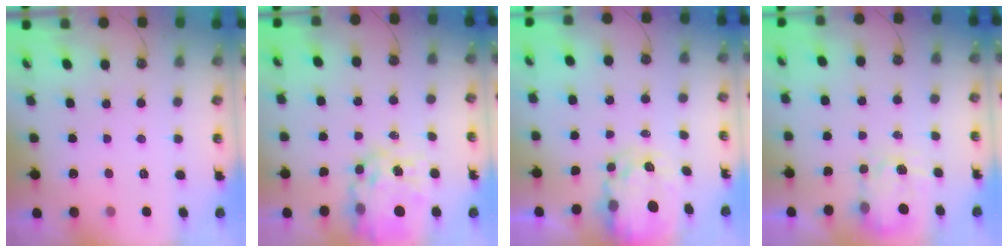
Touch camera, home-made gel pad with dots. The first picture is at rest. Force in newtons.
{"total": 15.1, "press": 15.0, "slide": 1.4}
{"total": 6.3, "press": 6.3, "slide": 0.5}
{"total": 3.6, "press": 3.5, "slide": 0.5}